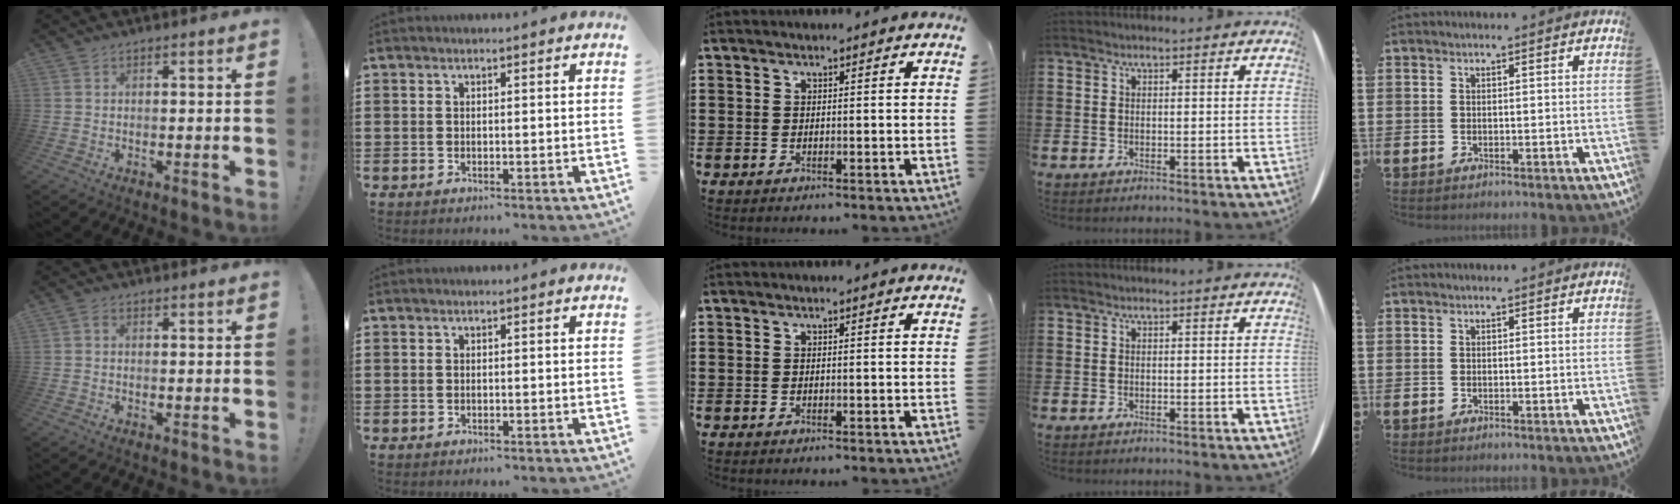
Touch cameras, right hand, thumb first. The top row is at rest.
{"thumb": {"total": 0.7, "force": [-0.2, 0.4, 0.5], "torque": [-0.011, 0.002, -0.005]}}